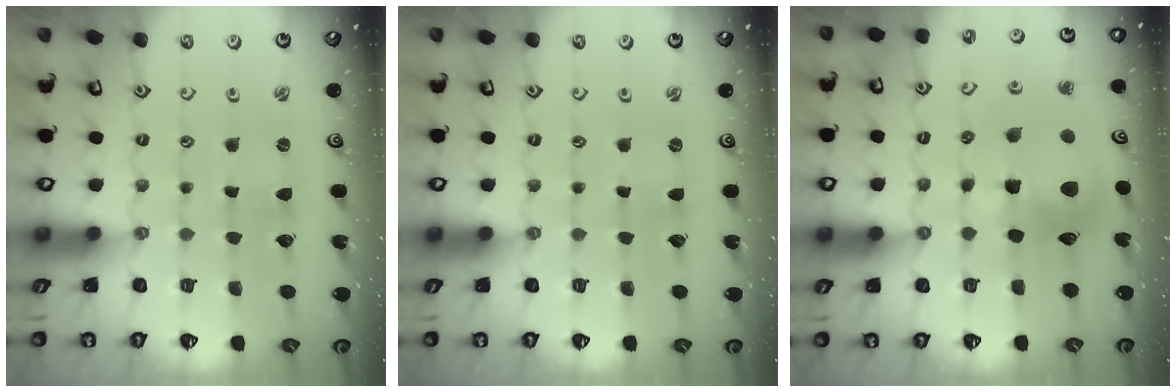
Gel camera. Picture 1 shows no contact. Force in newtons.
{"total": 0.0}
{"total": 15.2, "press": 15.0, "slide": 2.4}